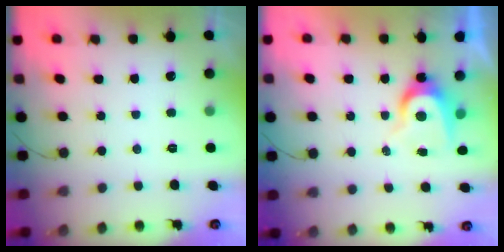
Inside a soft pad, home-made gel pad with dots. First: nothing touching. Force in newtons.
{"total": 7.2, "press": 7.2, "slide": 0.2}